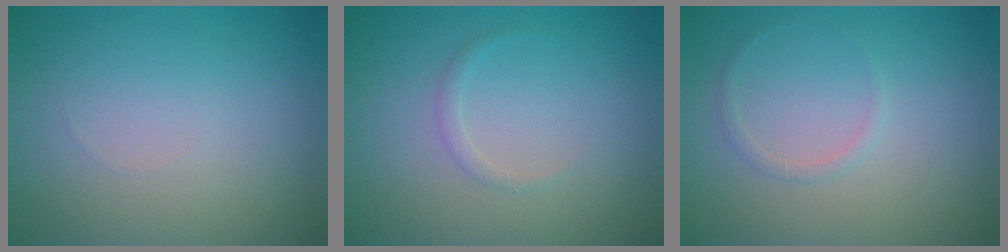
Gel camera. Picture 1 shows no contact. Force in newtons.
{"total": 0.8, "press": 0.8, "slide": 0.0}
{"total": 0.8, "press": 0.8, "slide": 0.0}